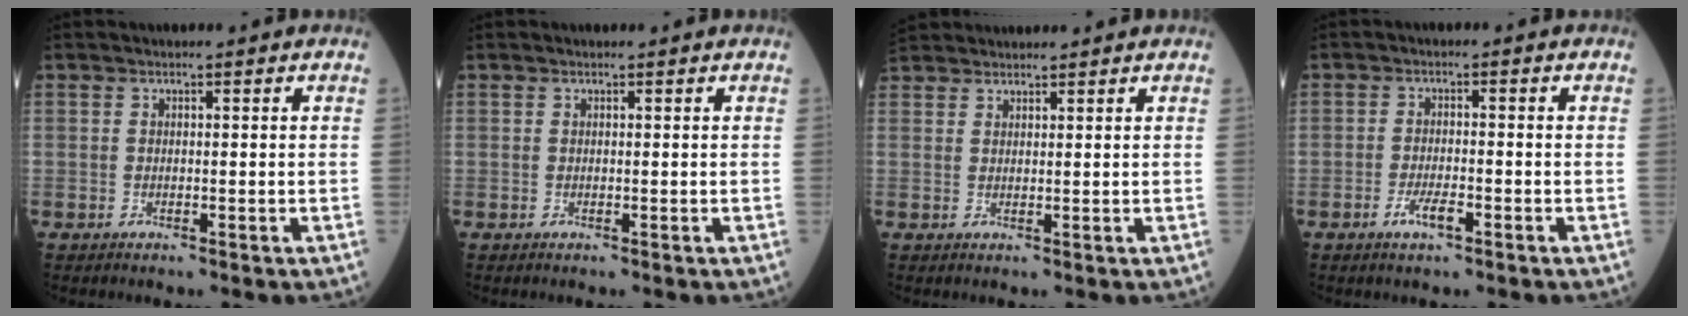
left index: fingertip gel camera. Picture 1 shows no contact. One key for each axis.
{"total": 0.0}
{"total": 5.0, "fx": 4.7, "fy": 1.3, "fz": 0.9, "tx": -0.018, "ty": 0.036, "tz": 0.086}
{"total": 3.1, "fx": -1.9, "fy": 0.7, "fz": 2.4, "tx": -0.051, "ty": -0.001, "tz": -0.035}